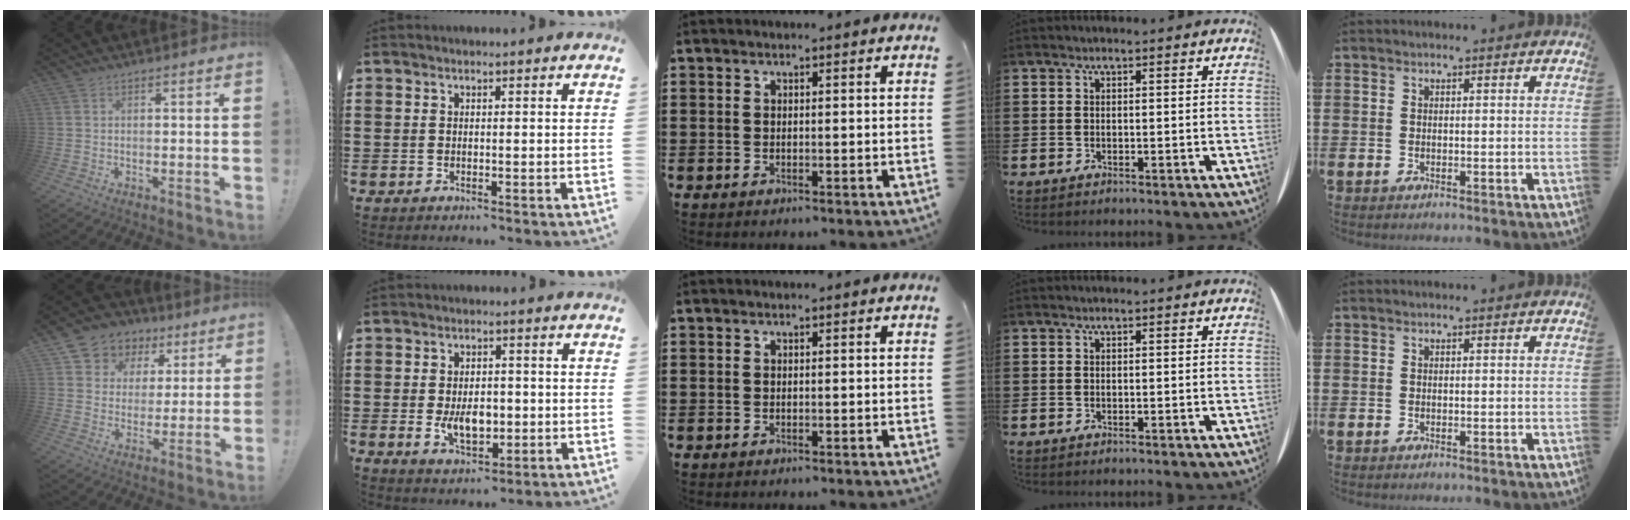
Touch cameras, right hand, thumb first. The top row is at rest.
{"thumb": {"total": 8.0, "force": [3.5, 7.1, 1.5], "torque": [-0.021, -0.029, 0.072]}, "index": {"total": 5.8, "force": [-0.9, 3.4, 4.6], "torque": [-0.074, -0.002, -0.018]}}